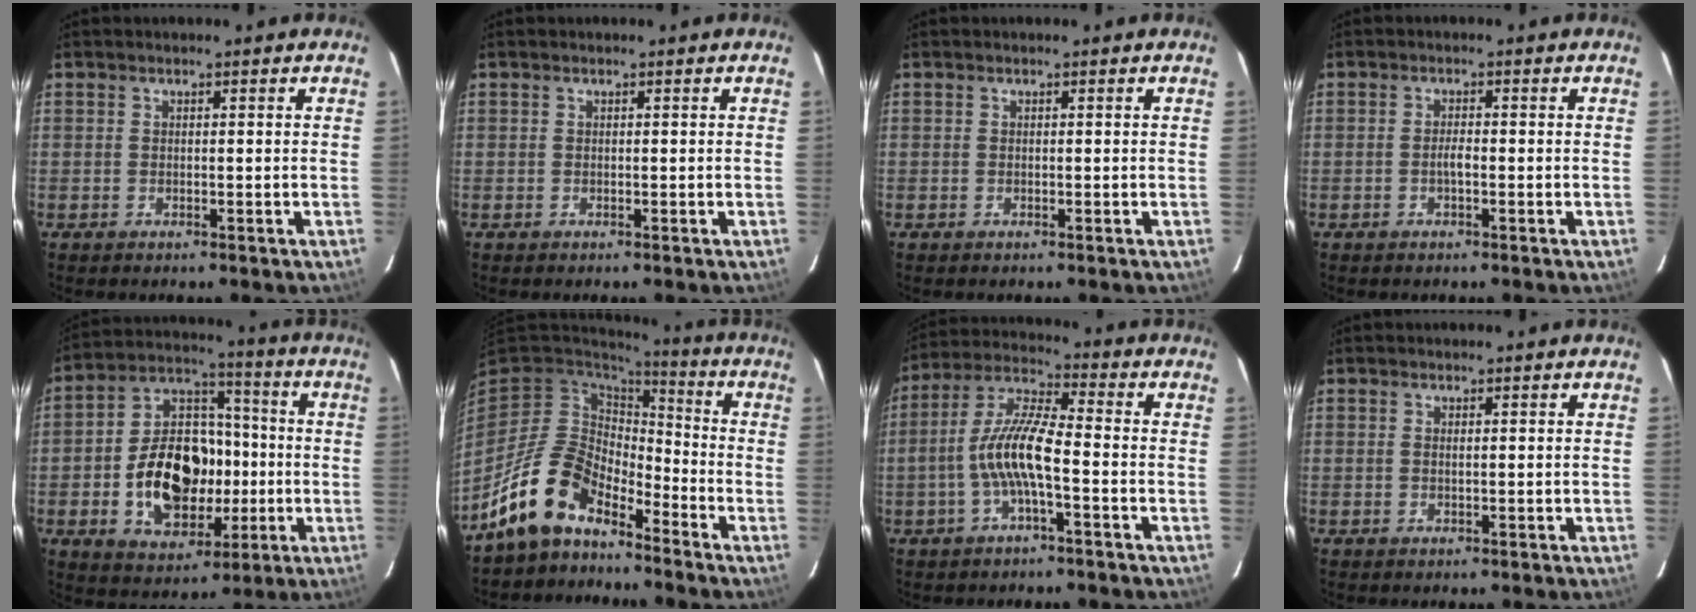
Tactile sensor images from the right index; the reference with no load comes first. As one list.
[{"total": 0.0}, {"total": 0.0}, {"total": 1.6, "force": [-0.6, 0.4, 1.4], "torque": [-0.027, 0.003, -0.011]}, {"total": 17.6, "force": [-3.1, 11.9, 12.6], "torque": [-0.240, 0.031, -0.036]}, {"total": 12.8, "force": [-9.5, 6.1, 6.0], "torque": [-0.124, 0.015, -0.179]}, {"total": 10.0, "force": [-2.7, 1.8, 9.5], "torque": [-0.204, 0.010, -0.053]}, {"total": 0.6, "force": [0.2, -0.1, 0.5], "torque": [-0.011, 0.001, 0.003]}]